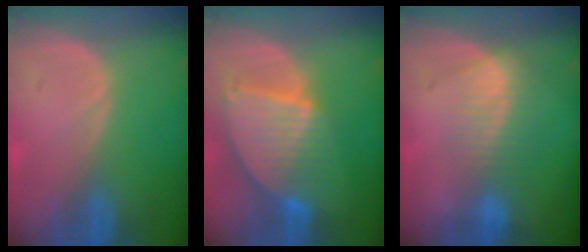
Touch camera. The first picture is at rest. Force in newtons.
{"total": 9.1, "press": 7.8, "slide": 4.7}
{"total": 7.4, "press": 6.2, "slide": 3.9}